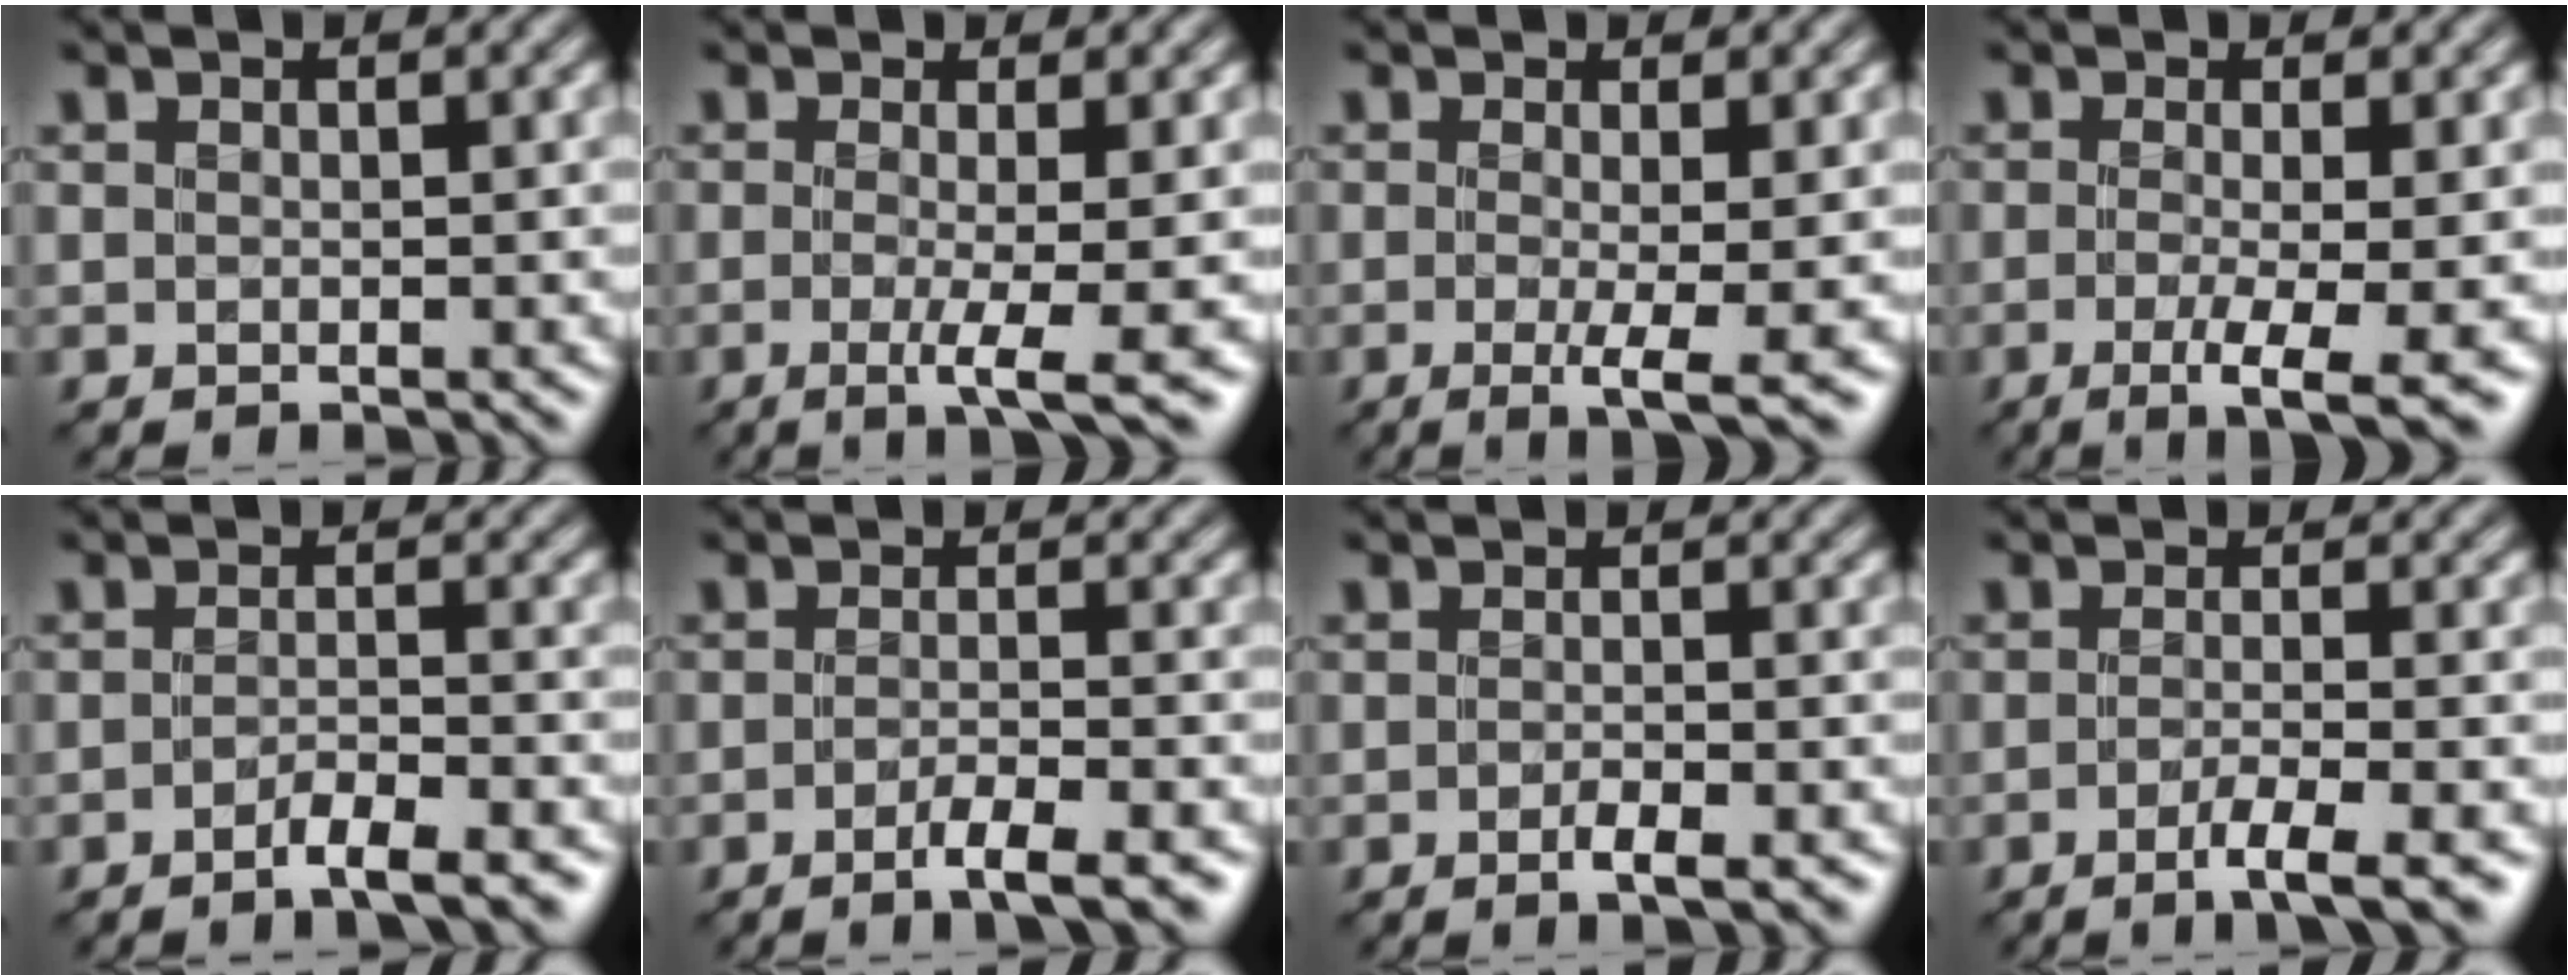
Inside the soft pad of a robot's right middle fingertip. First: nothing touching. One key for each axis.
{"total": 4.4, "fx": -1.0, "fy": 0.9, "fz": 4.2, "tx": -0.070, "ty": -0.011, "tz": -0.020}
{"total": 3.9, "fx": -0.8, "fy": 0.7, "fz": 3.8, "tx": -0.066, "ty": -0.013, "tz": -0.014}
{"total": 5.4, "fx": -2.0, "fy": 1.2, "fz": 4.9, "tx": -0.070, "ty": -0.012, "tz": -0.032}
{"total": 3.3, "fx": -2.4, "fy": 0.6, "fz": 2.2, "tx": -0.036, "ty": 0.004, "tz": -0.043}
{"total": 3.8, "fx": -2.4, "fy": 0.7, "fz": 2.9, "tx": -0.044, "ty": 0.002, "tz": -0.042}
{"total": 2.3, "fx": -1.4, "fy": 0.5, "fz": 1.8, "tx": -0.034, "ty": -0.001, "tz": -0.024}
{"total": 3.8, "fx": -2.2, "fy": 0.6, "fz": 3.1, "tx": -0.048, "ty": 0.000, "tz": -0.044}